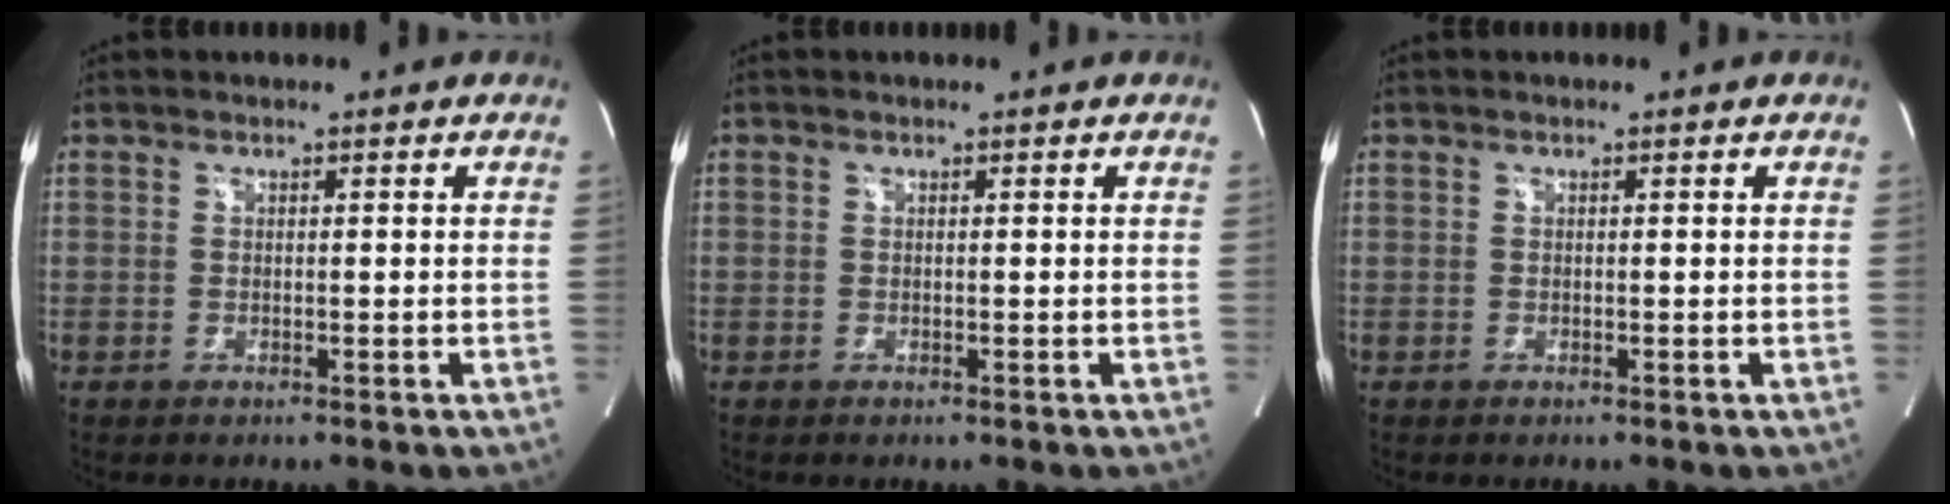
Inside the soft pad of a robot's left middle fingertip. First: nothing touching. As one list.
[{"total": 0.0}, {"total": 0.0}]